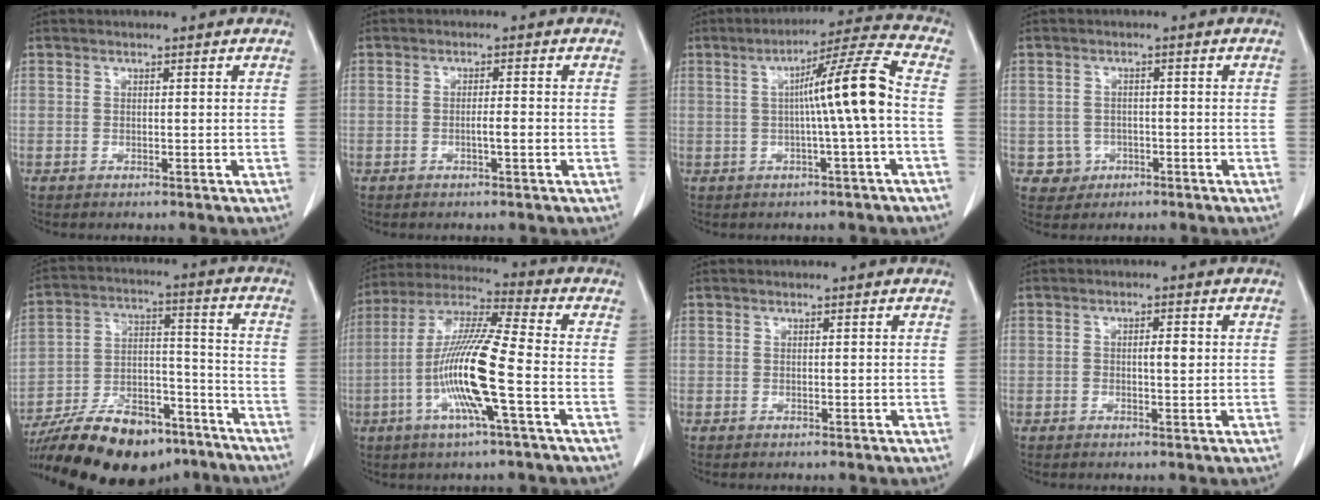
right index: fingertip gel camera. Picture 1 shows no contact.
{"total": 1.8, "force": [-0.5, 0.1, 1.7], "torque": [-0.028, 0.001, -0.011]}
{"total": 10.2, "force": [-0.2, -1.3, 10.1], "torque": [-0.157, 0.018, -0.003]}
{"total": 3.3, "force": [-1.1, 3.1, 0.0], "torque": [0.009, 0.013, -0.012]}
{"total": 20.9, "force": [-16.2, 8.0, 10.5], "torque": [-0.188, 0.015, -0.267]}
{"total": 14.4, "force": [-3.6, 0.3, 13.9], "torque": [-0.277, -0.004, -0.079]}
{"total": 0.0}
{"total": 2.3, "force": [0.1, 0.8, 2.2], "torque": [-0.033, 0.002, 0.001]}